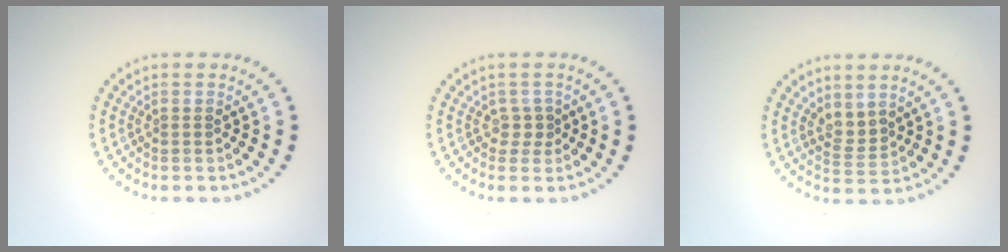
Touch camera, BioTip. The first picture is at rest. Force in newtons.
{"total": 1.4, "press": 1.0, "slide": 1.0}
{"total": 1.9, "press": 1.3, "slide": 1.3}